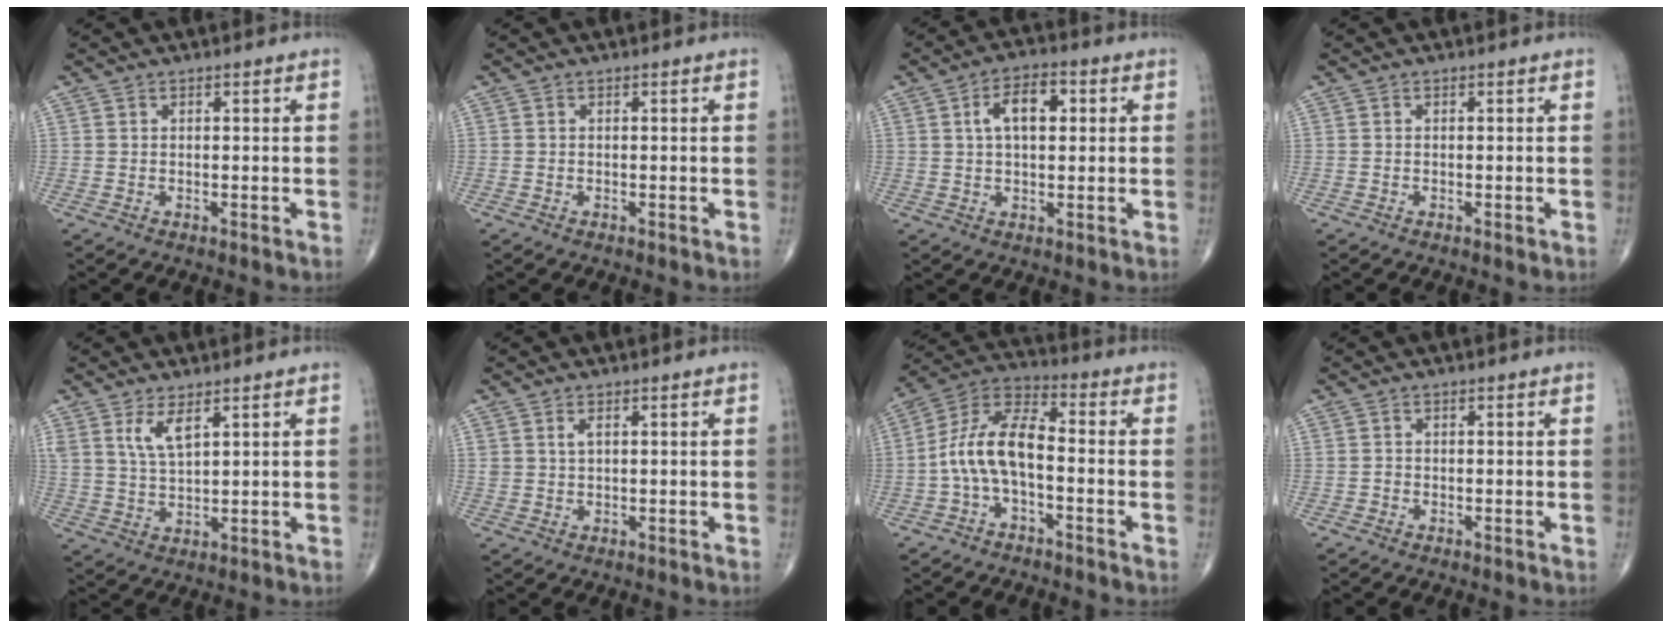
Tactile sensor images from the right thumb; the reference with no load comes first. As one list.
[{"total": 0.0}, {"total": 7.7, "force": [1.8, 4.0, 6.3], "torque": [-0.099, 0.013, 0.027]}, {"total": 0.5, "force": [-0.3, 0.2, 0.4], "torque": [-0.008, -0.002, -0.005]}, {"total": 5.0, "force": [2.7, 1.8, 3.8], "torque": [-0.074, -0.016, 0.062]}, {"total": 1.7, "force": [0.7, 0.9, 1.2], "torque": [-0.023, 0.000, 0.015]}, {"total": 10.9, "force": [-2.2, 5.1, 9.4], "torque": [-0.182, 0.047, -0.053]}, {"total": 0.6, "force": [-0.4, 0.5, 0.1], "torque": [0.001, 0.002, -0.010]}]